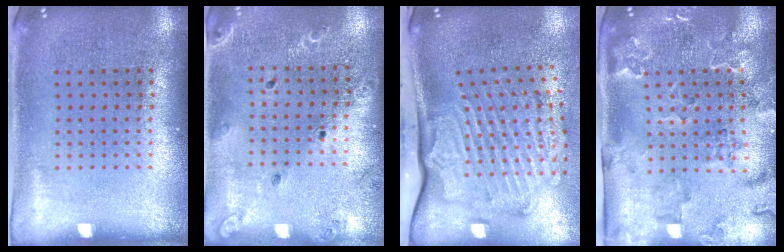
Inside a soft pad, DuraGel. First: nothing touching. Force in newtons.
{"total": 1.4, "press": 1.4, "slide": 0.1}
{"total": 2.6, "press": 2.2, "slide": 1.4}
{"total": 2.3, "press": 2.3, "slide": 0.4}